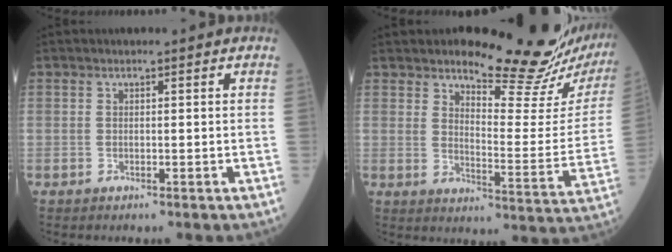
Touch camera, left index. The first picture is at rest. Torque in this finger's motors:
{"motor_torque": [1.06, -1.07, 0.36, 0.05]}